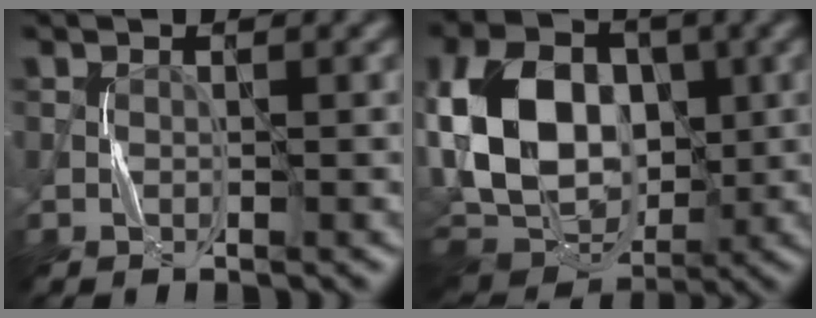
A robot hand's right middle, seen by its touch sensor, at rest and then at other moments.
{"total": 12.6, "force": [1.2, 9.0, 8.7], "torque": [-0.186, 0.010, 0.009]}